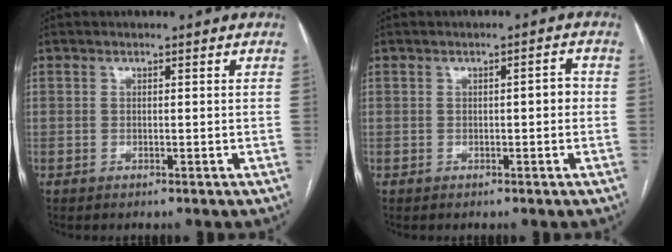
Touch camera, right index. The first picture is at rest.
{"total": 1.8, "force": [-0.1, 0.6, 1.7], "torque": [-0.021, 0.007, -0.001]}